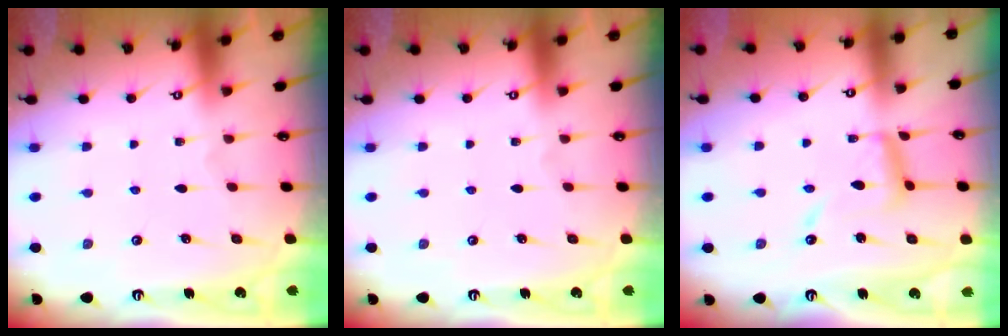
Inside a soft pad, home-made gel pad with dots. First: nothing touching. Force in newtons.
{"total": 0.0}
{"total": 10.9, "press": 10.9, "slide": 1.0}